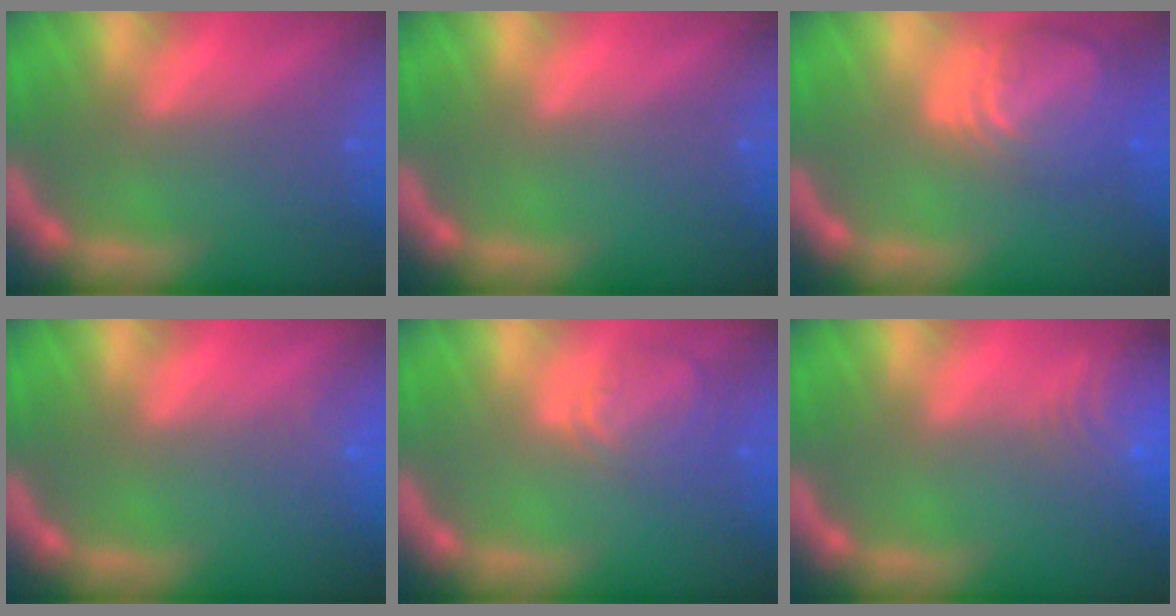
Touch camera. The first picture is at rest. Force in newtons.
{"total": 0.0}
{"total": 8.5}
{"total": 0.9}
{"total": 4.0}
{"total": 6.5}